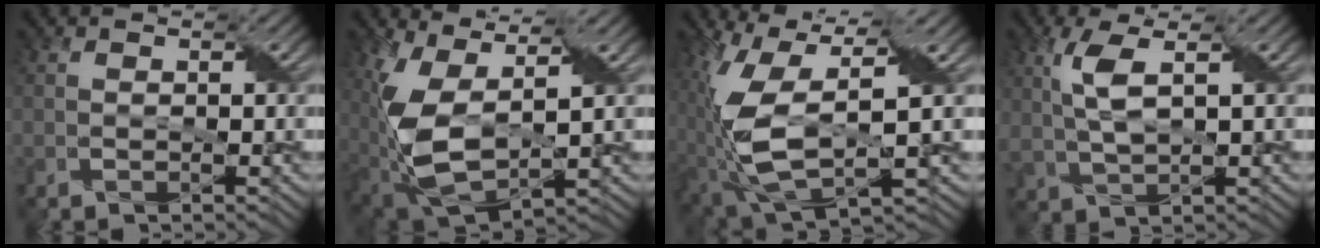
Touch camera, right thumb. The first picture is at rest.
{"total": 11.3, "force": [1.5, 5.6, 9.7], "torque": [-0.237, -0.019, 0.034]}
{"total": 13.2, "force": [0.2, 6.1, 11.8], "torque": [-0.263, -0.030, 0.016]}
{"total": 5.0, "force": [1.5, 1.6, 4.5], "torque": [-0.112, 0.002, 0.035]}